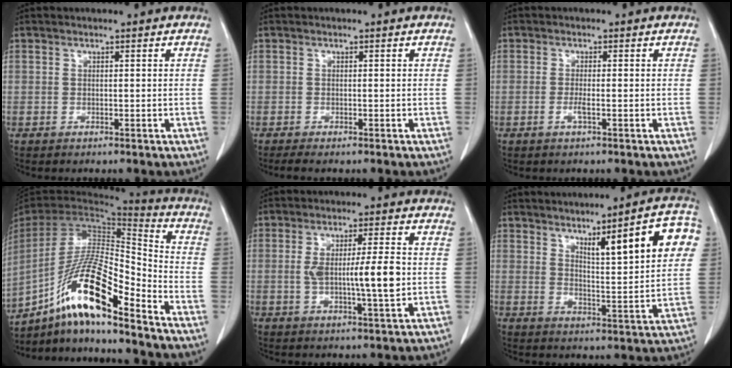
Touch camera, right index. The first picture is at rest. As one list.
[{"total": 2.7, "force": [-2.3, 0.3, 1.5], "torque": [-0.021, -0.007, -0.031]}, {"total": 1.5, "force": [-0.6, 0.1, 1.4], "torque": [-0.029, -0.002, -0.012]}, {"total": 18.6, "force": [-12.6, 1.8, 13.5], "torque": [-0.282, -0.007, -0.231]}, {"total": 8.6, "force": [-0.4, 0.7, 8.6], "torque": [-0.148, 0.001, -0.007]}, {"total": 13.3, "force": [5.7, 2.0, 11.9], "torque": [-0.157, 0.007, 0.078]}]